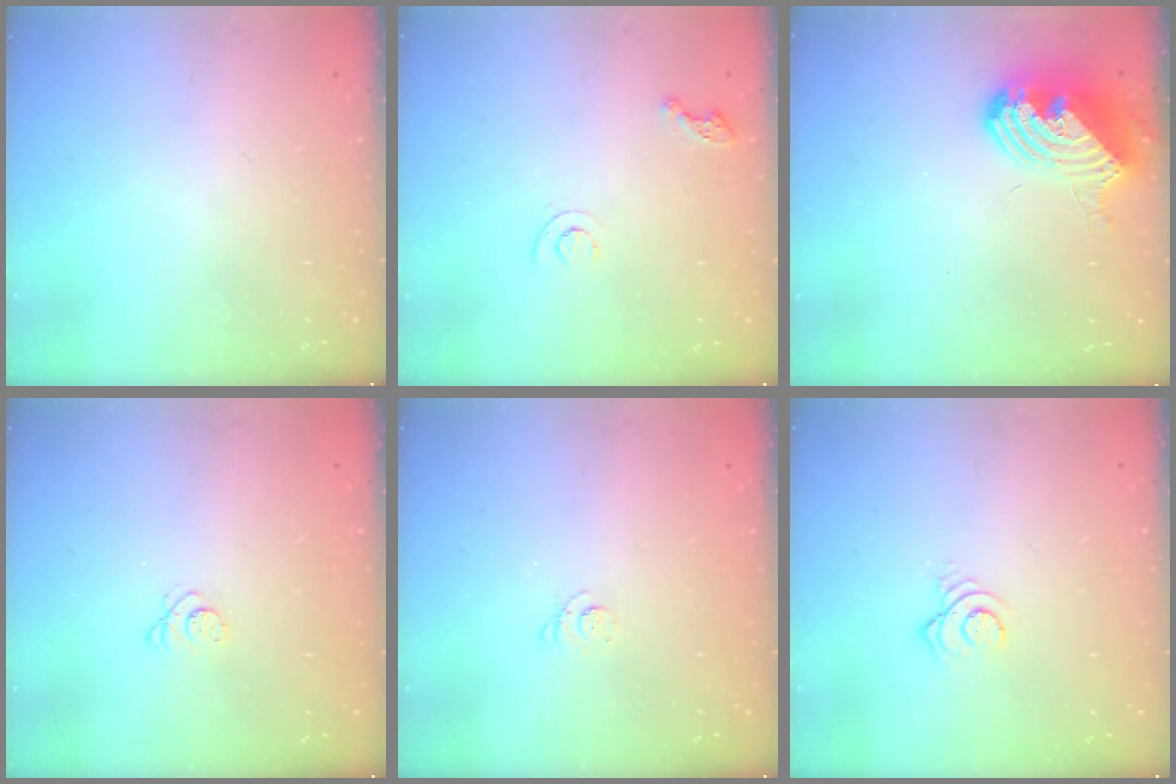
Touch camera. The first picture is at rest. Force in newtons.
{"total": 5.1, "press": 5.1, "slide": 0.5}
{"total": 13.5, "press": 13.5, "slide": 1.5}
{"total": 2.7, "press": 2.7, "slide": 0.3}
{"total": 2.4, "press": 2.4, "slide": 0.3}
{"total": 3.8, "press": 3.8, "slide": 0.2}